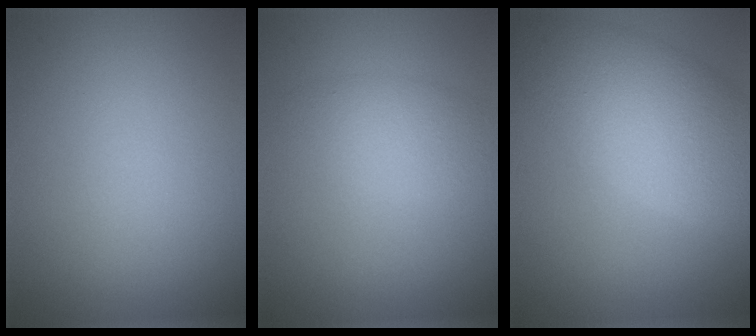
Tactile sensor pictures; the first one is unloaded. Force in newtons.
{"total": 2.7, "press": 2.7, "slide": 0.1}
{"total": 7.6, "press": 7.5, "slide": 0.6}